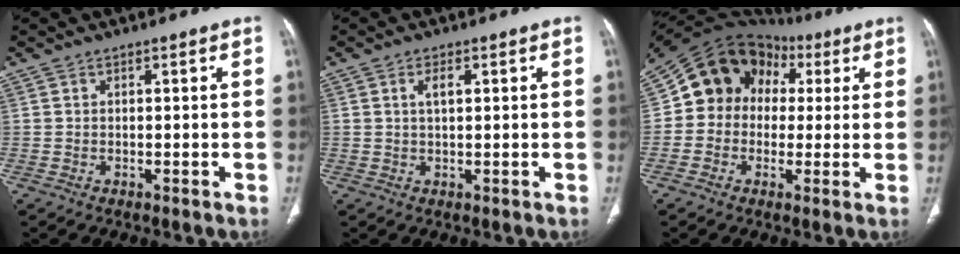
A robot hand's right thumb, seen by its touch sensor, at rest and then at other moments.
{"total": 2.4, "force": [0.8, 1.0, 2.1], "torque": [-0.040, 0.001, 0.014]}
{"total": 14.7, "force": [2.6, 12.7, 6.9], "torque": [-0.084, 0.042, 0.041]}